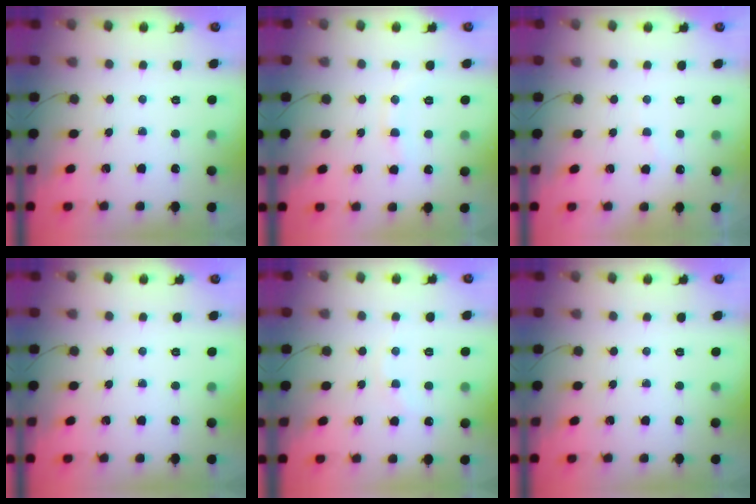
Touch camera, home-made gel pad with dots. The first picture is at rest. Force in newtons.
{"total": 4.8, "press": 4.6, "slide": 1.2}
{"total": 4.0, "press": 4.0, "slide": 0.4}
{"total": 0.0}
{"total": 3.6, "press": 3.5, "slide": 1.0}
{"total": 0.0}